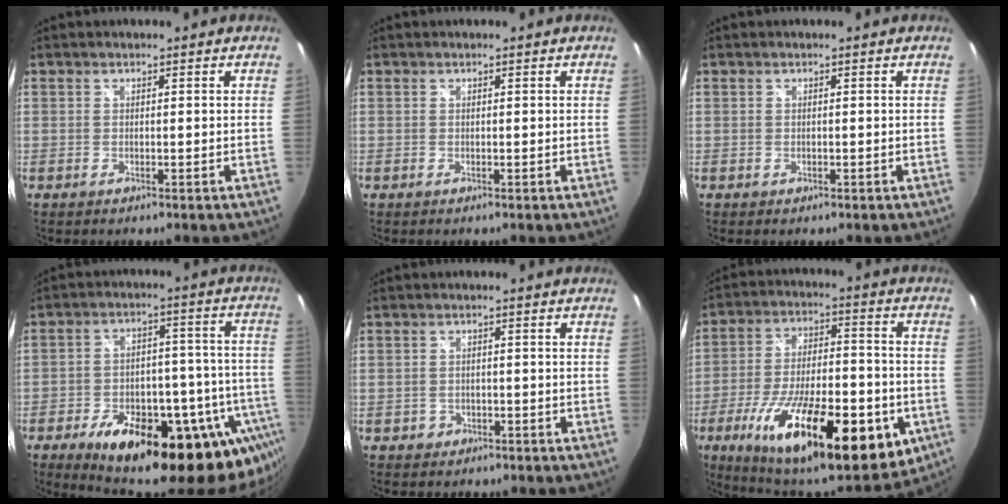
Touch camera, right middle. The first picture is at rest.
{"total": 0.0}
{"total": 0.0}
{"total": 29.1, "force": [-19.1, 11.7, 18.7], "torque": [-0.249, 0.006, -0.248]}
{"total": 2.1, "force": [-1.2, 1.7, 0.3], "torque": [-0.012, 0.003, -0.015]}
{"total": 28.4, "force": [-12.3, 9.8, 23.7], "torque": [-0.394, -0.040, -0.180]}